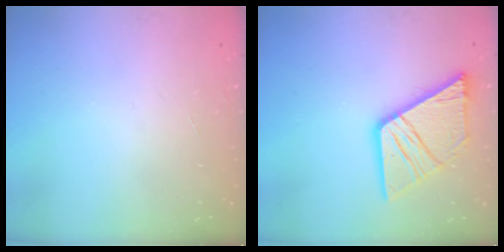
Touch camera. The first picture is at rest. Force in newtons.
{"total": 17.2, "press": 17.1, "slide": 1.9}